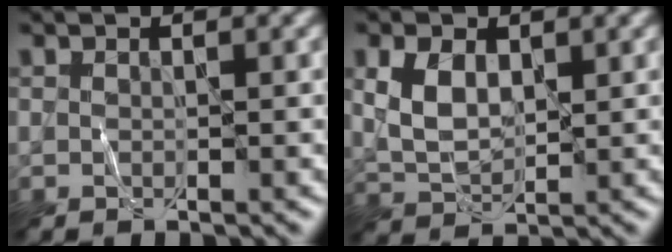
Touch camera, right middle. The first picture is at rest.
{"total": 3.7, "force": [1.1, 2.2, 2.7], "torque": [-0.064, 0.003, 0.025]}